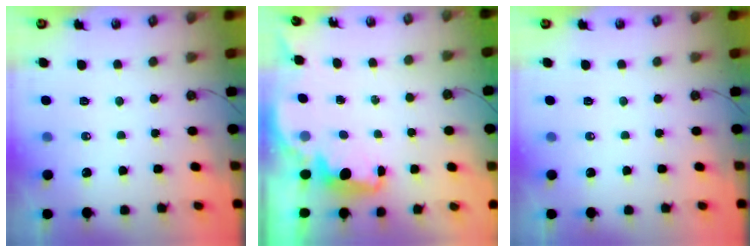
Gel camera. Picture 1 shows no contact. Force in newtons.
{"total": 2.0, "press": 1.8, "slide": 0.8}
{"total": 0.0}